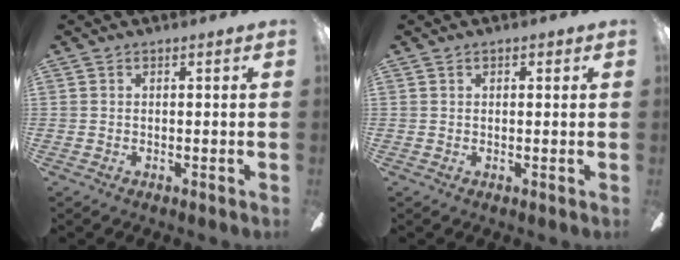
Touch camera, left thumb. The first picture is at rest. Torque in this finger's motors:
{"motor_torque": [0.00, -0.13, -0.08, 0.19, -0.02]}